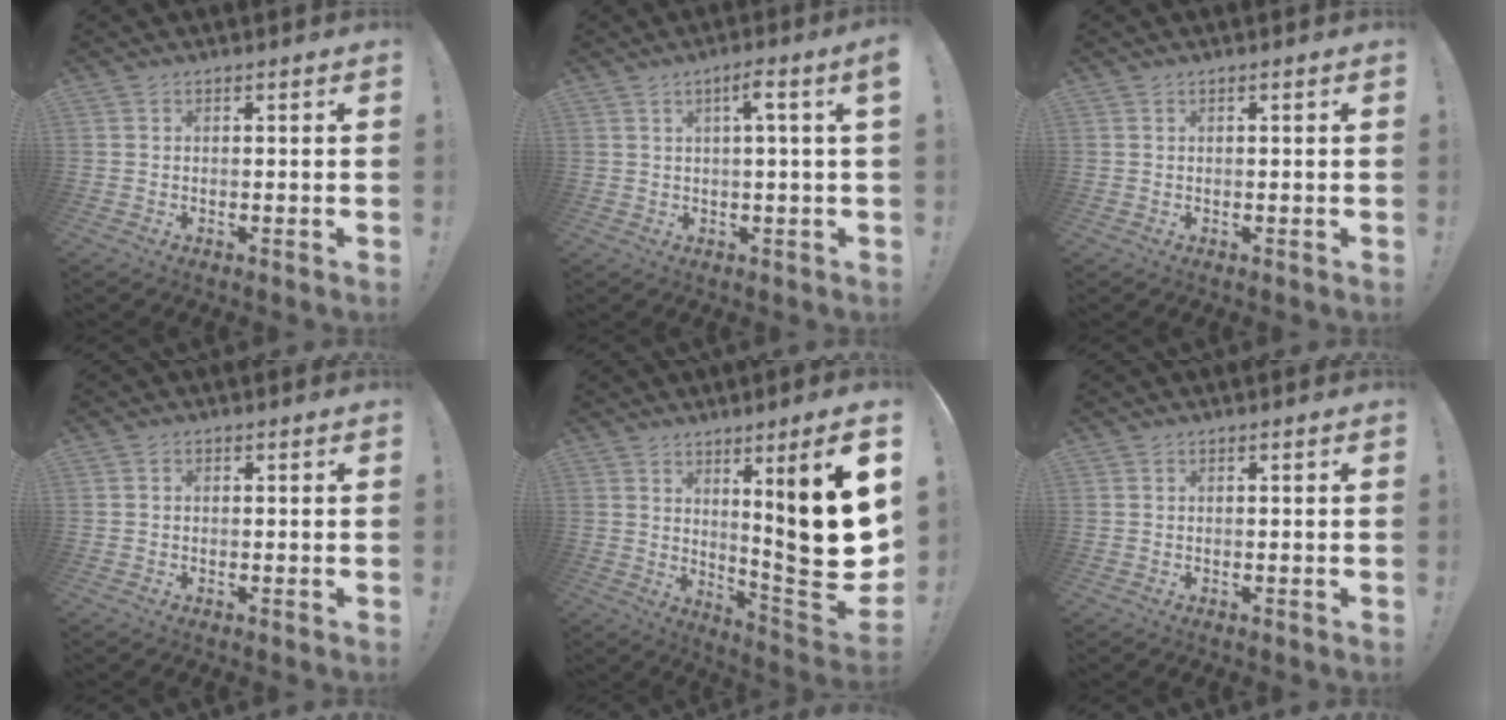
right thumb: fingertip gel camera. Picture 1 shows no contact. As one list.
[{"total": 4.7, "force": [1.3, -0.6, 4.5], "torque": [-0.070, -0.007, 0.013]}, {"total": 0.0}, {"total": 0.7, "force": [-0.2, 0.6, 0.3], "torque": [-0.004, 0.004, -0.004]}, {"total": 18.7, "force": [5.3, 1.8, 17.9], "torque": [-0.244, -0.058, 0.077]}, {"total": 0.0}]